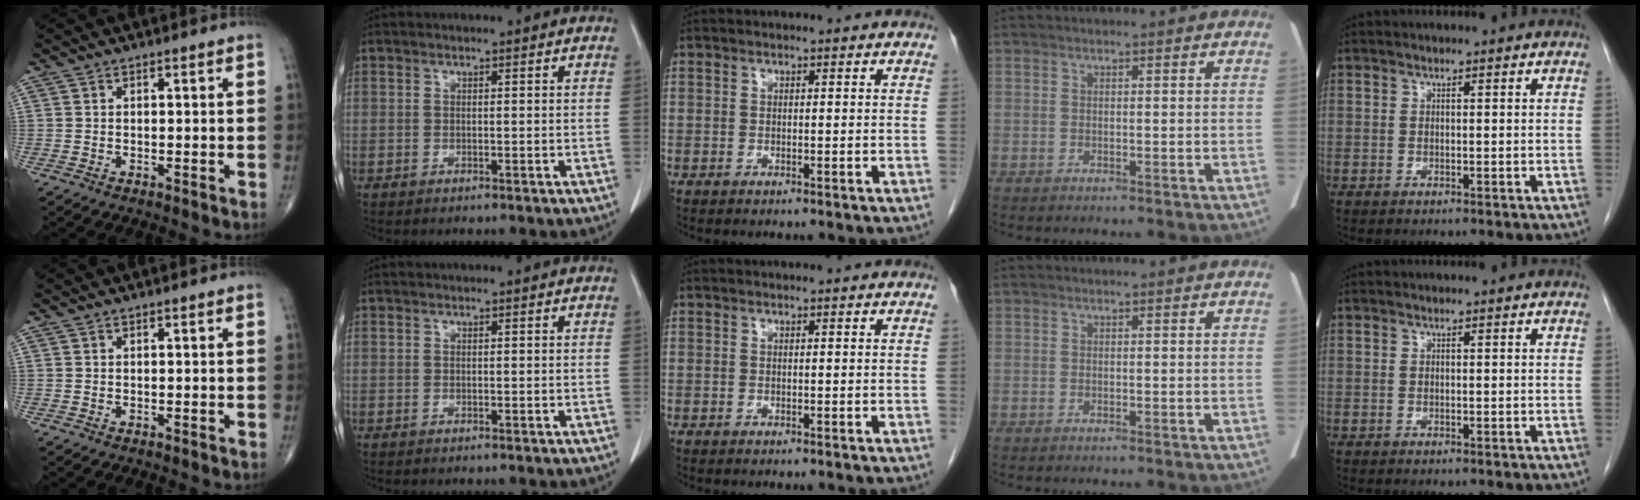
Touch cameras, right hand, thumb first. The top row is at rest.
{}